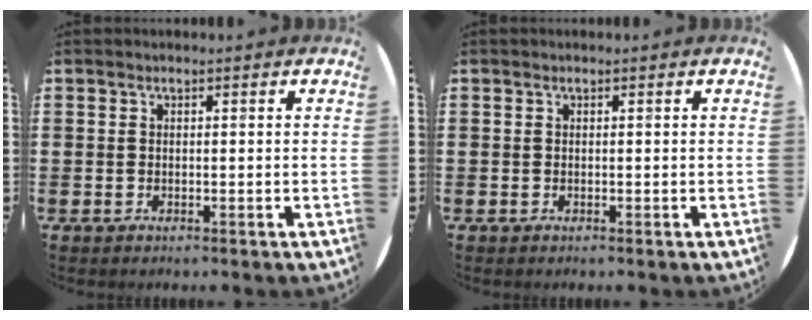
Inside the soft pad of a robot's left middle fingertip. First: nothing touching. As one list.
[{"total": 0.0}]